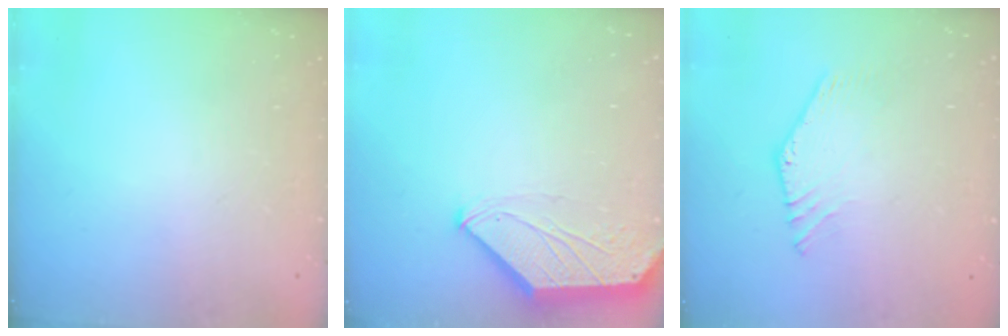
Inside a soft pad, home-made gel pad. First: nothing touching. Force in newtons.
{"total": 0.0}
{"total": 1.6, "press": 1.6, "slide": 0.1}